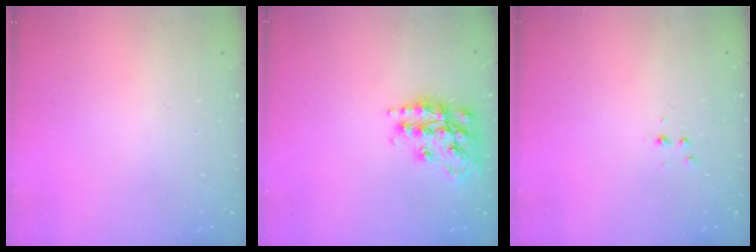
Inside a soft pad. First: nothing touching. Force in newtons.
{"total": 17.2, "press": 17.2, "slide": 1.2}
{"total": 3.1, "press": 2.7, "slide": 1.6}